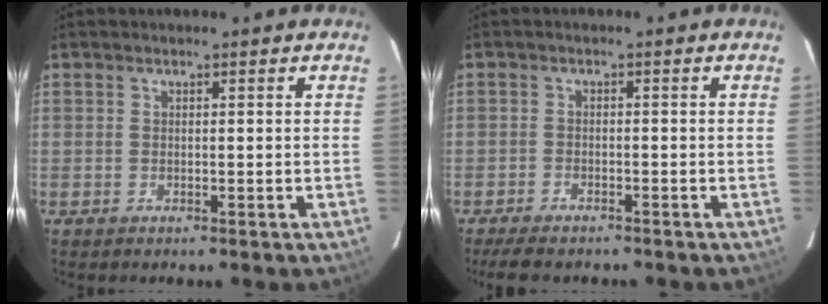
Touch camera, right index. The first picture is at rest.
{"total": 6.1, "force": [-5.2, 1.8, 2.6], "torque": [-0.070, -0.016, -0.086]}